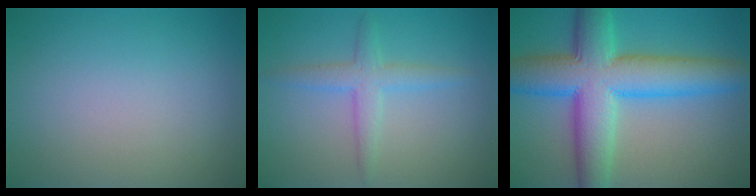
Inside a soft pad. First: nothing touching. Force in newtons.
{"total": 2.7, "press": 2.7, "slide": 0.1}
{"total": 10.9, "press": 10.9, "slide": 0.2}